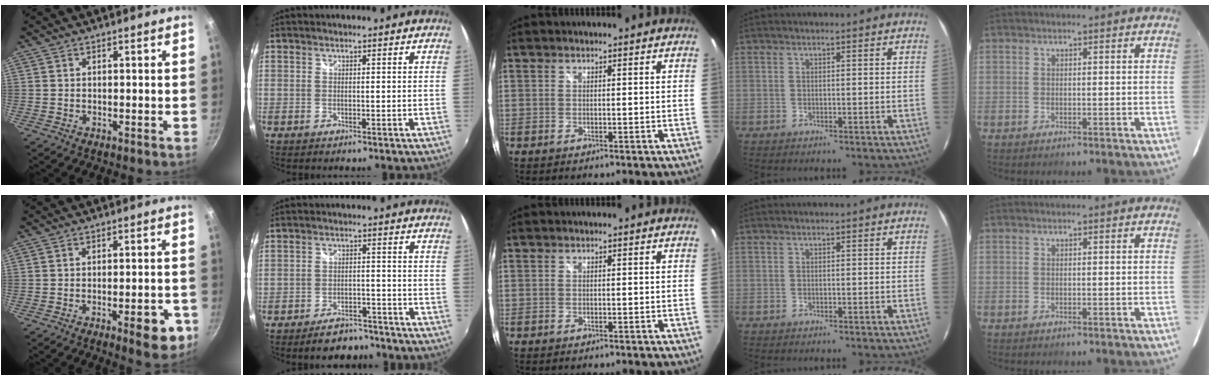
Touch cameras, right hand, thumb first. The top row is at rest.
{"thumb": {"total": 8.2, "force": [-3.8, 2.6, 6.8], "torque": [-0.065, 0.018, -0.044]}, "index": {"total": 7.6, "force": [-6.4, 3.2, 2.4], "torque": [-0.062, 0.014, -0.088]}}